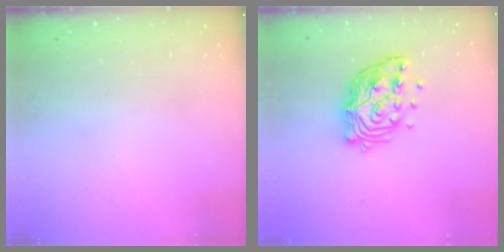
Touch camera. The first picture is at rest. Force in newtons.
{"total": 13.5, "press": 13.5, "slide": 1.2}